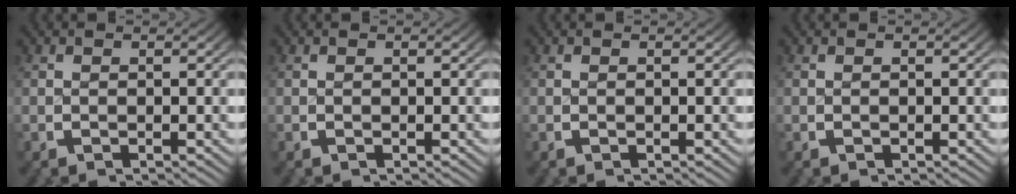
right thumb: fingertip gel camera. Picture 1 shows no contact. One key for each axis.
{"total": 0.0}
{"total": 0.0}
{"total": 0.0}